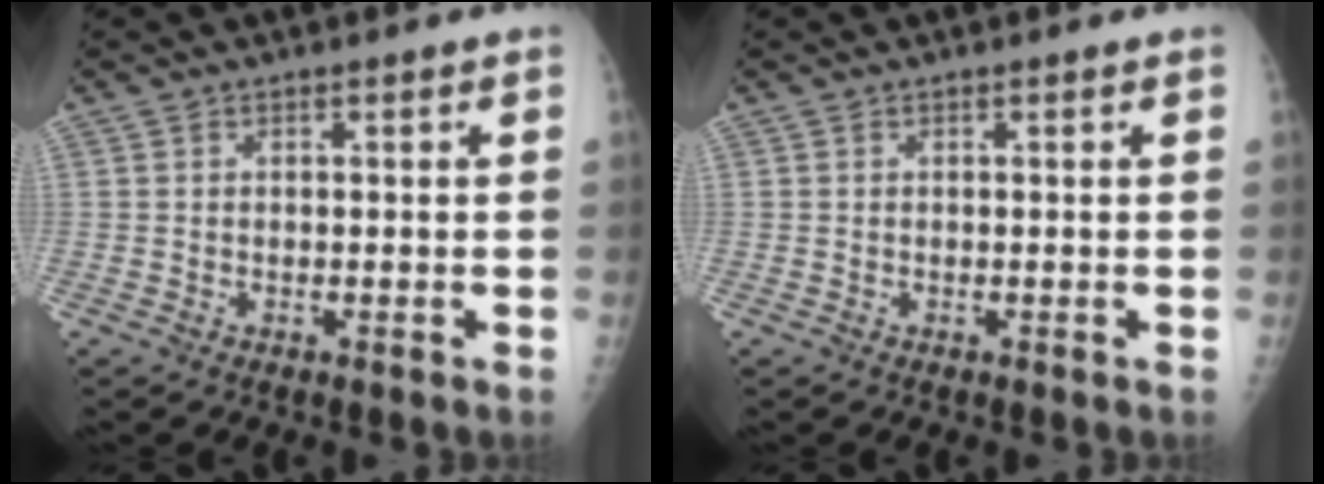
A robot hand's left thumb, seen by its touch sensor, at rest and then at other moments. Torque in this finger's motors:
{"motor_torque": [0.00, 0.00, 0.00, 0.00, 0.00]}